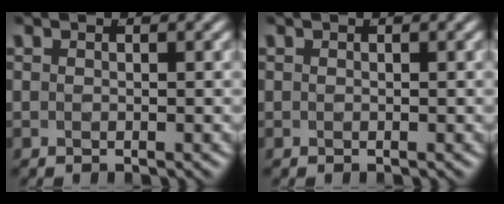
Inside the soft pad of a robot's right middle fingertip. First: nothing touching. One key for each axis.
{"total": 0.0}